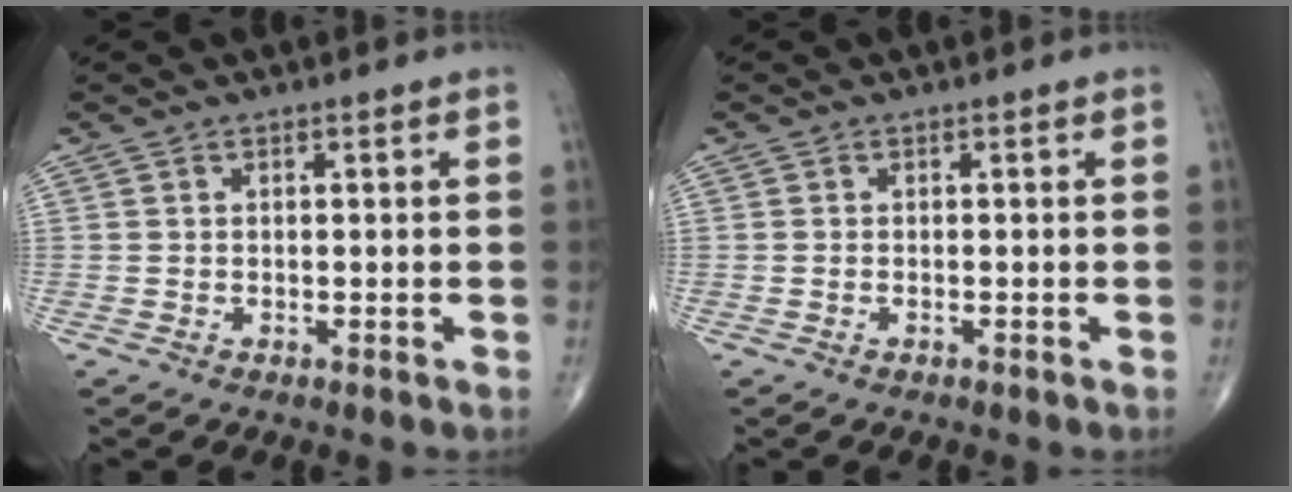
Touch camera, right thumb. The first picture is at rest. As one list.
[{"total": 0.0}]